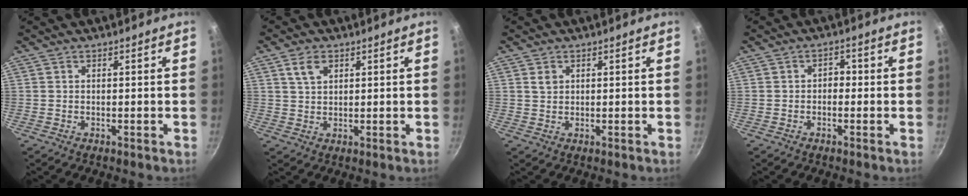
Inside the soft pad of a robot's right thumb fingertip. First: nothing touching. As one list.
[{"total": 3.9, "force": [1.8, 2.7, 2.2], "torque": [-0.028, 0.000, 0.038]}, {"total": 1.7, "force": [0.7, 1.3, 0.8], "torque": [-0.012, -0.001, 0.013]}, {"total": 2.1, "force": [-0.5, 1.6, 1.3], "torque": [-0.009, 0.008, -0.012]}]